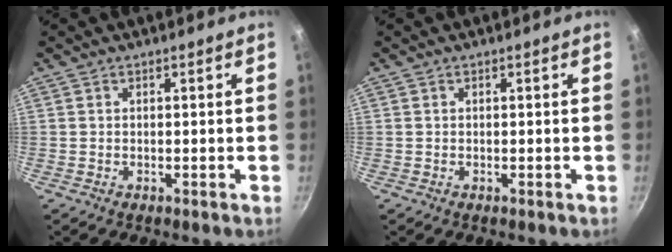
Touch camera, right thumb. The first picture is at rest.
{"total": 0.0}